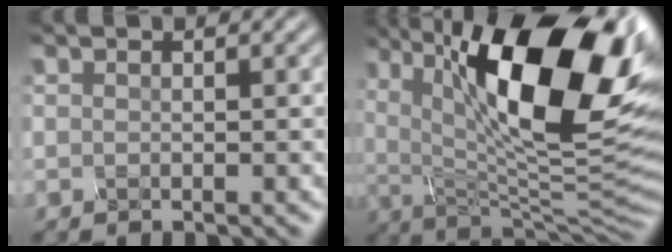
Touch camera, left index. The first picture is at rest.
{"total": 16.7, "force": [5.8, 5.4, 14.7], "torque": [-0.227, -0.003, 0.095]}